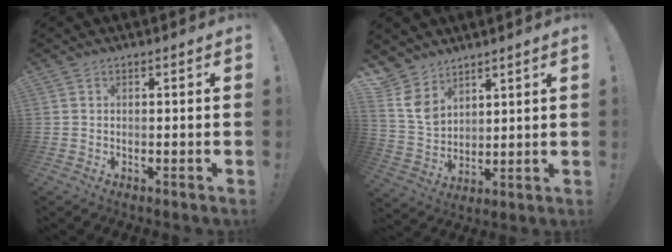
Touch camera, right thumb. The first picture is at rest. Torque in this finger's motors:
{"motor_torque": [-0.55, 0.63, -0.28, 0.45, 0.06]}